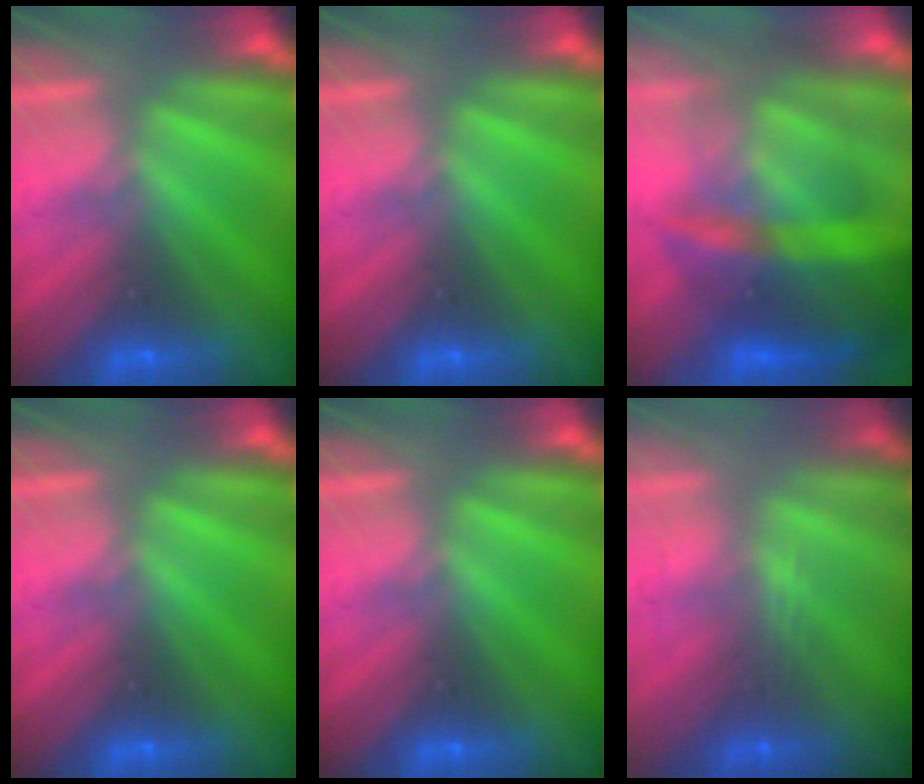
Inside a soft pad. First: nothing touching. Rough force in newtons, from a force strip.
{"total": 0.0}
{"total": 7.7}
{"total": 0.0}
{"total": 0.0}
{"total": 2.7}